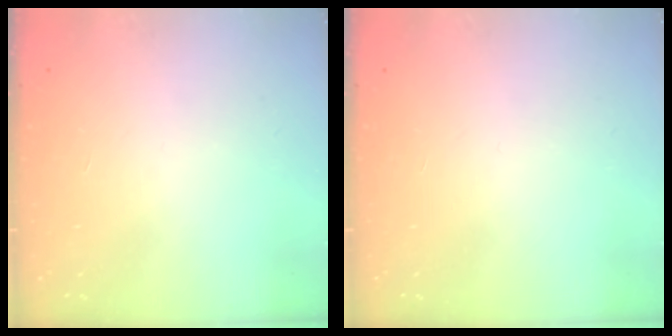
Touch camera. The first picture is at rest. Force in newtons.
{"total": 0.0}